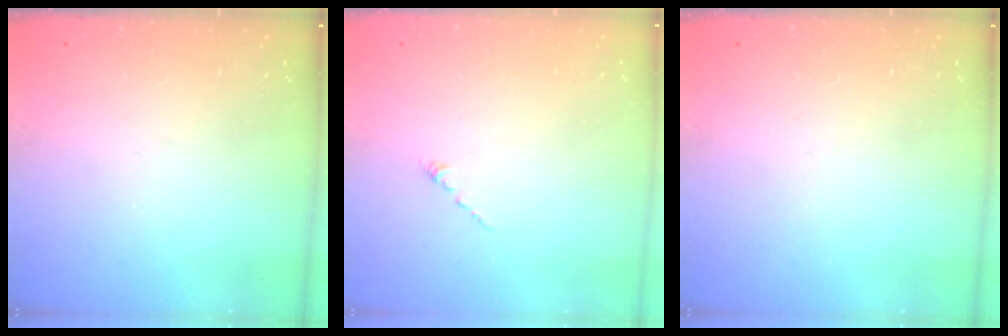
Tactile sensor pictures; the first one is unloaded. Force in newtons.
{"total": 0.0}
{"total": 0.0}